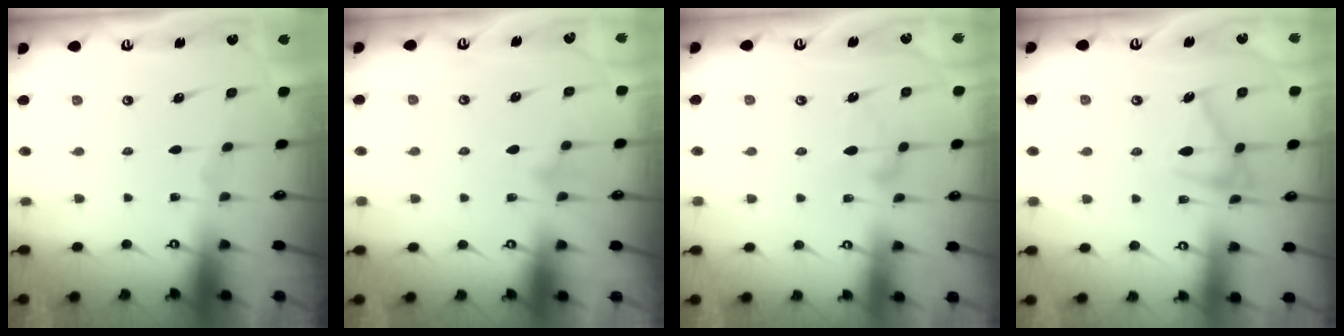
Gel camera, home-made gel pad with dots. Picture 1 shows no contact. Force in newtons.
{"total": 5.7, "press": 5.5, "slide": 1.4}
{"total": 7.8, "press": 7.7, "slide": 0.4}
{"total": 14.5, "press": 14.5, "slide": 0.7}